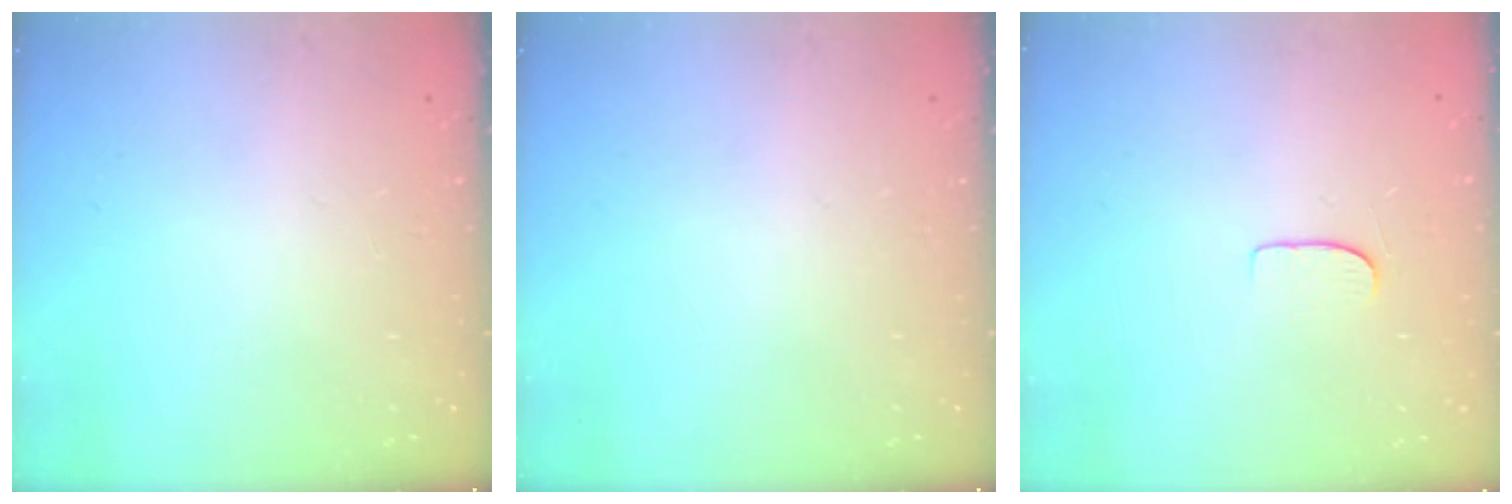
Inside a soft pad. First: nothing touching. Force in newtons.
{"total": 0.0}
{"total": 4.8, "press": 4.7, "slide": 0.6}